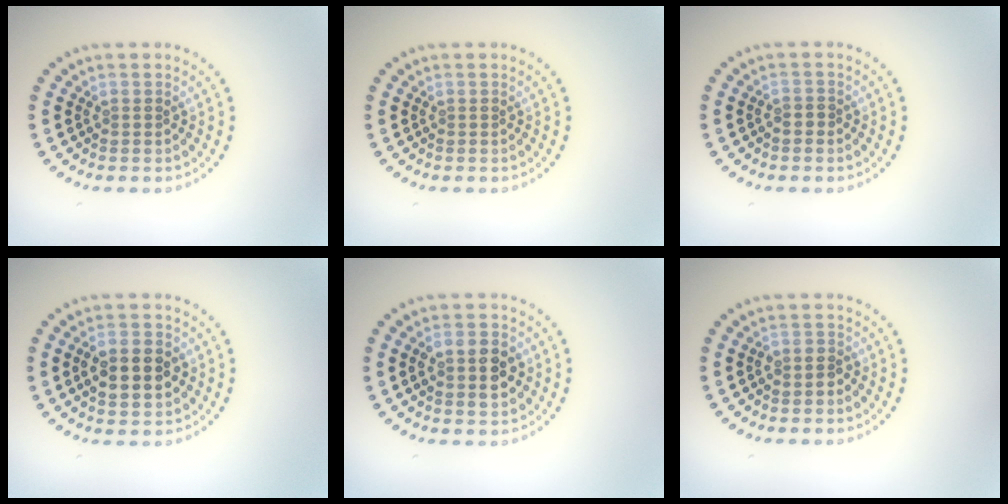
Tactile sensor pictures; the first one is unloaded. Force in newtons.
{"total": 0.0}
{"total": 0.6, "press": 0.4, "slide": 0.4}
{"total": 4.5, "press": 4.5, "slide": 0.1}
{"total": 3.9, "press": 3.8, "slide": 0.3}
{"total": 1.0, "press": 0.7, "slide": 0.6}